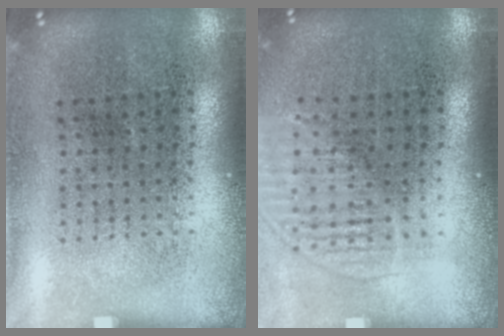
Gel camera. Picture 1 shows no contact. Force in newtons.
{"total": 1.3, "press": 1.2, "slide": 0.6}